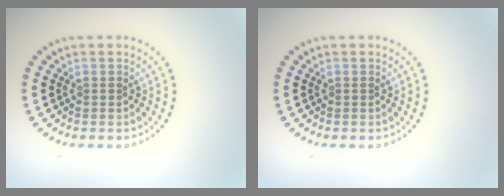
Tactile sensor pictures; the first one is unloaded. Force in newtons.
{"total": 0.0}